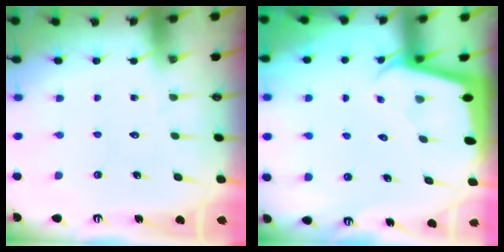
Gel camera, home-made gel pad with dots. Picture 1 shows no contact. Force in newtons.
{"total": 2.3, "press": 2.3, "slide": 0.1}